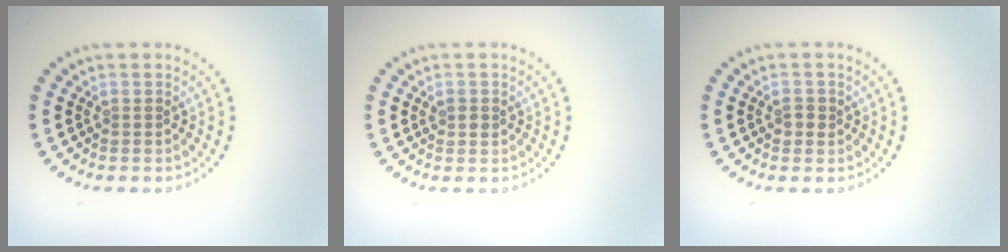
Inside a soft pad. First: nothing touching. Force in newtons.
{"total": 1.0, "press": 1.0, "slide": 0.1}
{"total": 1.2, "press": 1.2, "slide": 0.2}